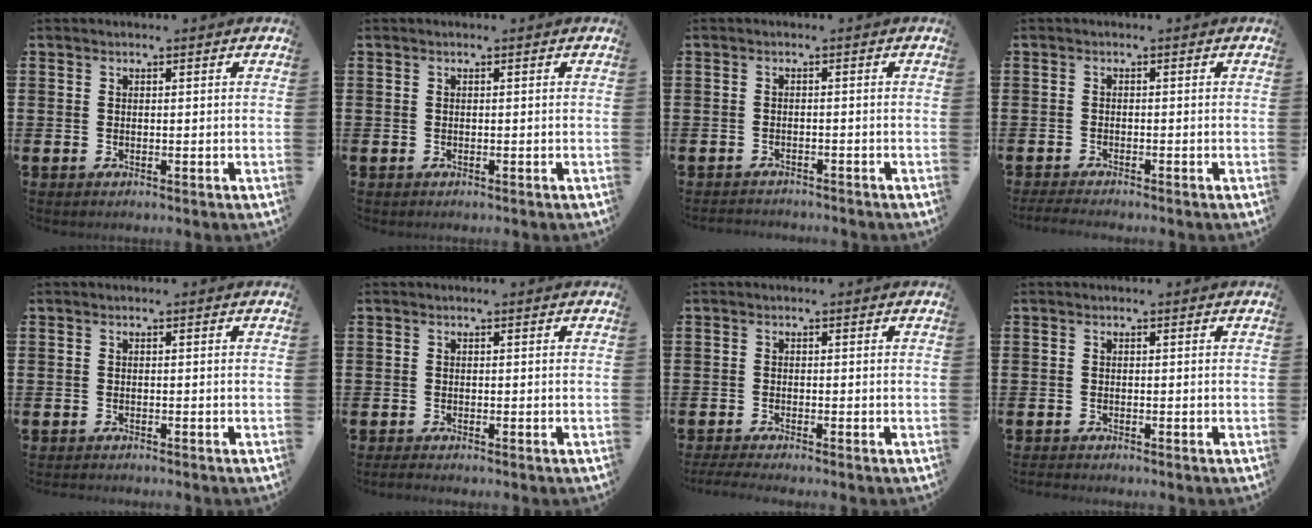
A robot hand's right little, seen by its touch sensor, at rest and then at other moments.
{"total": 0.0}
{"total": 1.2, "force": [-1.1, 0.0, -0.1], "torque": [-0.001, 0.001, -0.024]}
{"total": 1.0, "force": [-0.8, 0.0, 0.6], "torque": [-0.009, 0.000, -0.016]}
{"total": 0.0}
{"total": 0.6, "force": [-0.3, 0.0, 0.5], "torque": [-0.007, -0.001, -0.005]}
{"total": 1.1, "force": [-0.7, 0.0, 0.8], "torque": [-0.012, 0.000, -0.013]}
{"total": 0.0}